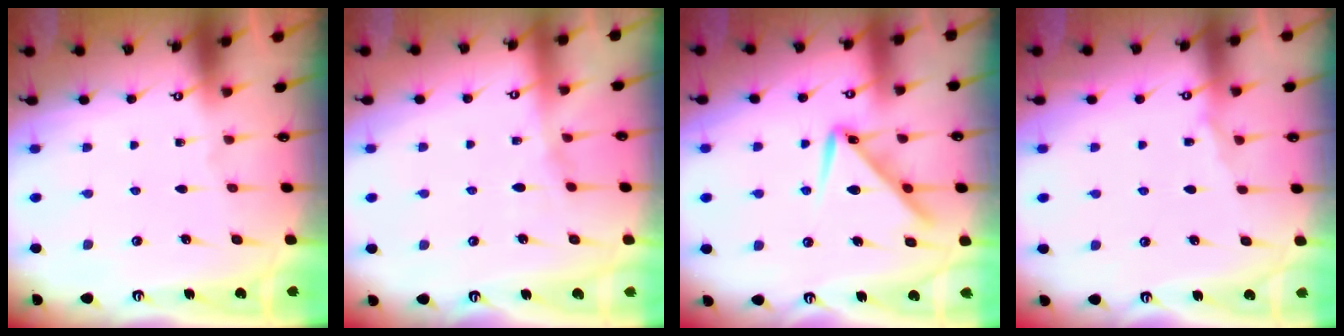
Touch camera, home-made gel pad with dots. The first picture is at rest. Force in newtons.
{"total": 6.6, "press": 6.6, "slide": 0.6}
{"total": 11.4, "press": 11.4, "slide": 0.2}
{"total": 4.0, "press": 4.0, "slide": 0.5}